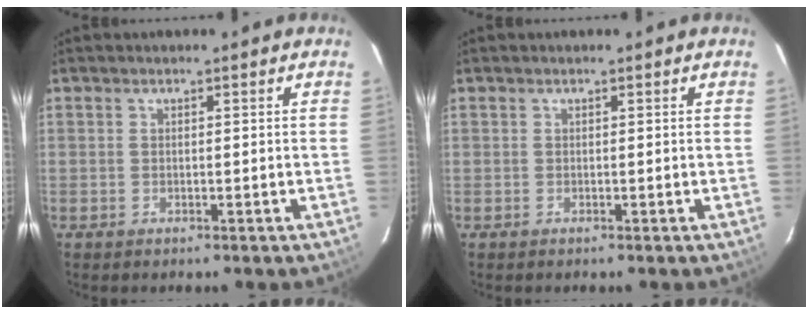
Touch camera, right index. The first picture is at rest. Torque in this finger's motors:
{"motor_torque": [-1.18, 0.28, -1.06, -0.21]}